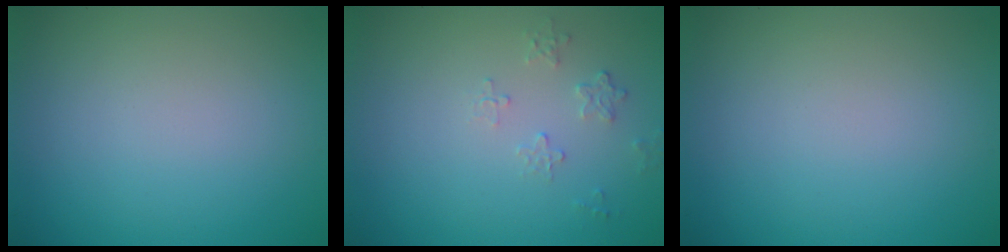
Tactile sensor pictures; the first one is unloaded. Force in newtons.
{"total": 1.2, "press": 0.8, "slide": 0.9}
{"total": 0.0}